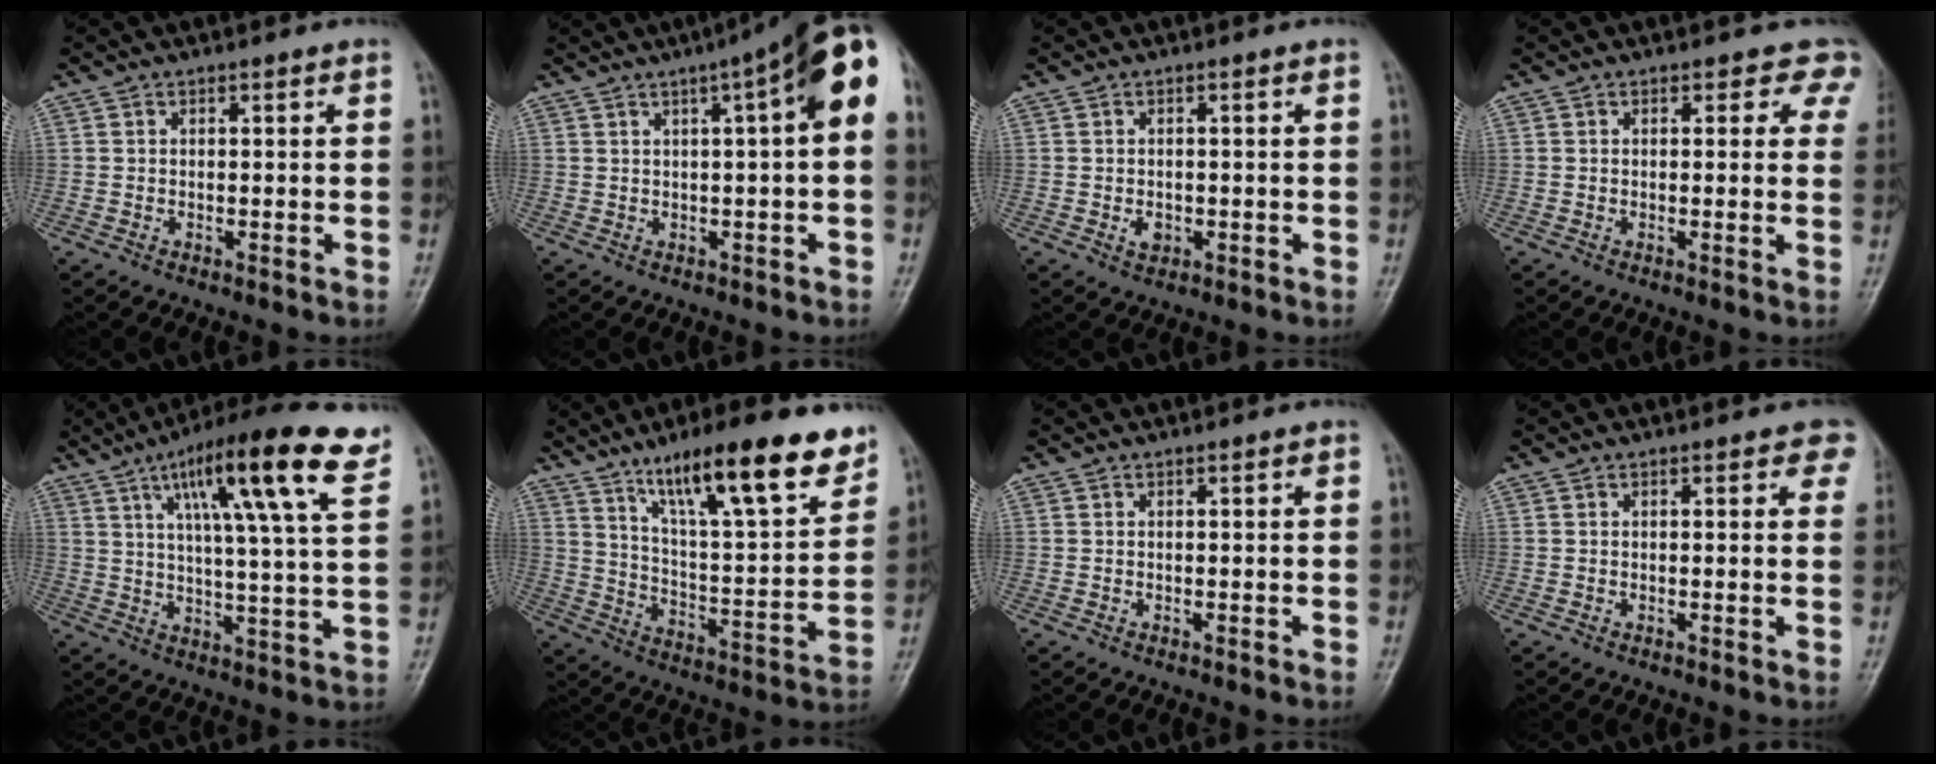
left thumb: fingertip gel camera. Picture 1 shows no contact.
{"total": 12.6, "force": [3.3, 2.5, 11.9], "torque": [-0.153, 0.032, 0.033]}
{"total": 1.9, "force": [-0.6, 1.5, 1.0], "torque": [-0.013, 0.004, -0.007]}
{"total": 4.4, "force": [2.8, 2.8, 1.9], "torque": [0.020, -0.008, 0.010]}
{"total": 18.8, "force": [9.8, 2.7, 15.8], "torque": [-0.231, -0.026, 0.147]}
{"total": 20.8, "force": [13.7, 4.7, 15.0], "torque": [-0.205, -0.057, 0.225]}
{"total": 0.5, "force": [0.1, 0.1, 0.5], "torque": [-0.008, 0.001, 0.000]}
{"total": 3.5, "force": [1.8, 1.7, 2.6], "torque": [-0.004, 0.000, 0.011]}